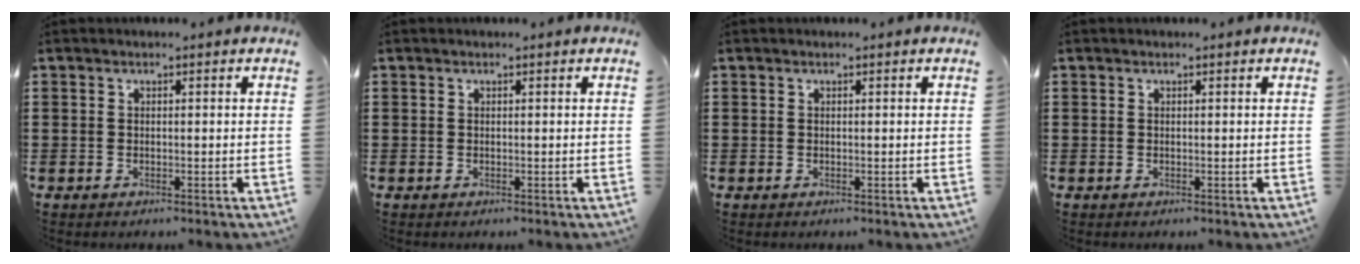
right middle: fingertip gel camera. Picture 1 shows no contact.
{"total": 0.0}
{"total": 0.0}
{"total": 0.0}